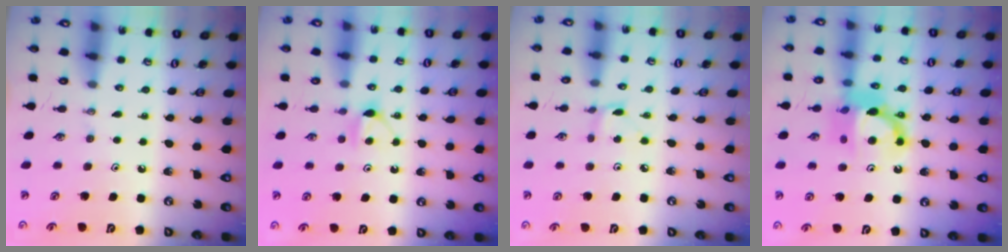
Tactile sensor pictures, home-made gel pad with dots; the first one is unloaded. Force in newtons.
{"total": 4.5, "press": 4.4, "slide": 0.8}
{"total": 2.0, "press": 2.0, "slide": 0.2}
{"total": 11.9, "press": 11.8, "slide": 1.4}